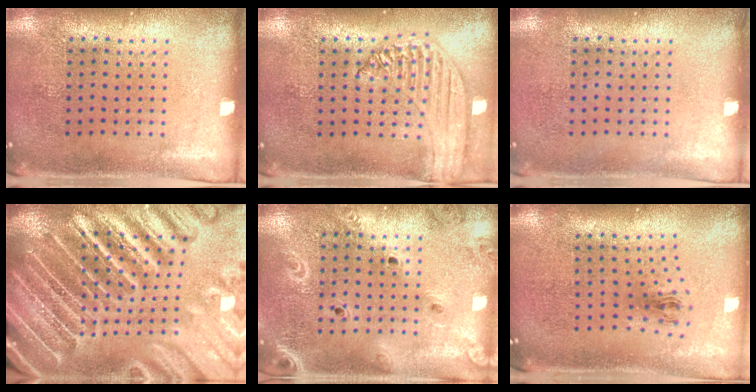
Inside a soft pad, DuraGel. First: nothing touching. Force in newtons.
{"total": 1.5, "press": 1.4, "slide": 0.3}
{"total": 0.0}
{"total": 5.4, "press": 4.8, "slide": 2.7}
{"total": 2.1, "press": 1.9, "slide": 0.9}
{"total": 1.0, "press": 0.5, "slide": 0.9}